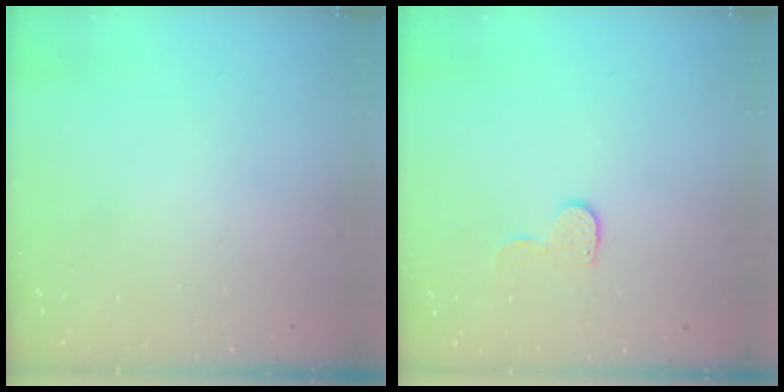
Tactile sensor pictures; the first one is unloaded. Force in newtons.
{"total": 6.8, "press": 6.7, "slide": 0.6}